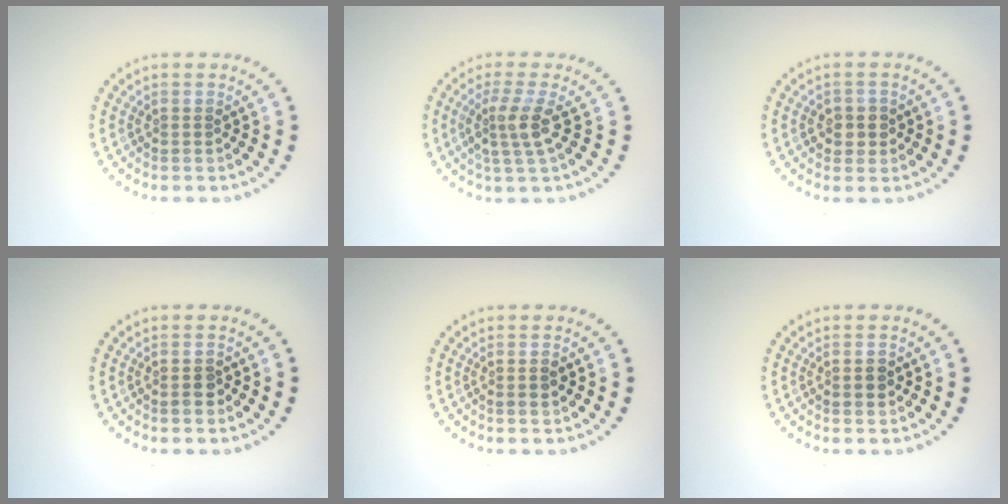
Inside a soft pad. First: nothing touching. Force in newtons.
{"total": 2.9, "press": 2.3, "slide": 1.8}
{"total": 1.9, "press": 1.8, "slide": 0.6}
{"total": 1.2, "press": 1.1, "slide": 0.4}
{"total": 1.0, "press": 0.9, "slide": 0.3}
{"total": 1.5, "press": 1.5, "slide": 0.1}